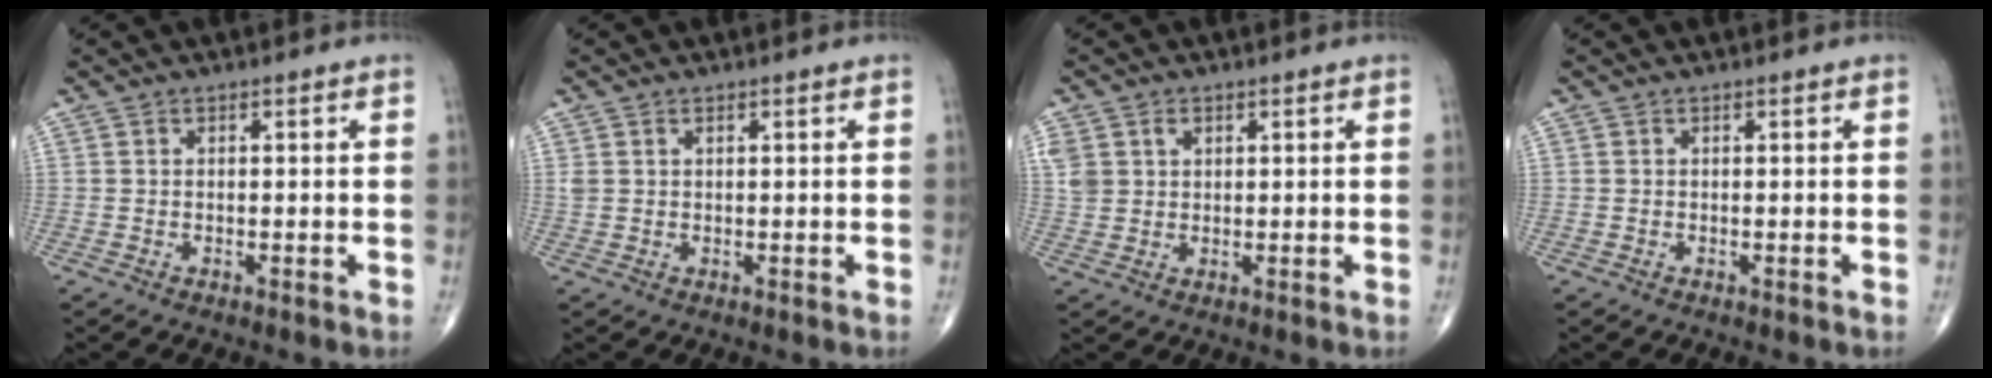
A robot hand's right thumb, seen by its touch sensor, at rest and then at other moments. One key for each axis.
{"total": 1.3, "fx": 0.6, "fy": 0.8, "fz": 0.8, "tx": -0.020, "ty": 0.008, "tz": 0.019}
{"total": 5.6, "fx": 2.1, "fy": 4.4, "fz": 2.8, "tx": -0.056, "ty": 0.003, "tz": 0.051}
{"total": 0.0}